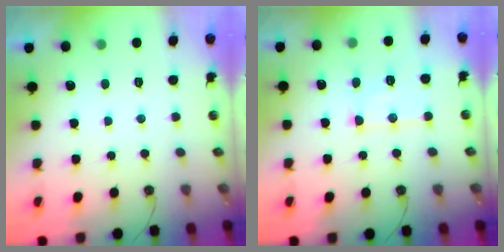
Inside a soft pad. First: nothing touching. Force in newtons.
{"total": 11.1, "press": 11.1, "slide": 0.8}